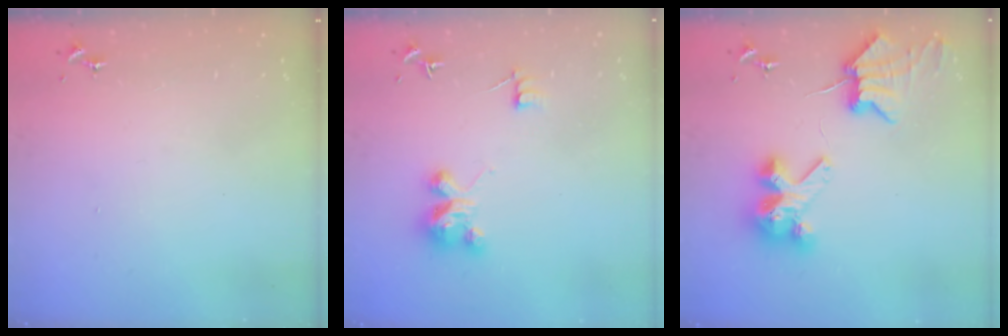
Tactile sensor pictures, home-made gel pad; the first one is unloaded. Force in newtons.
{"total": 6.3, "press": 6.3, "slide": 0.3}
{"total": 8.7, "press": 8.7, "slide": 1.2}